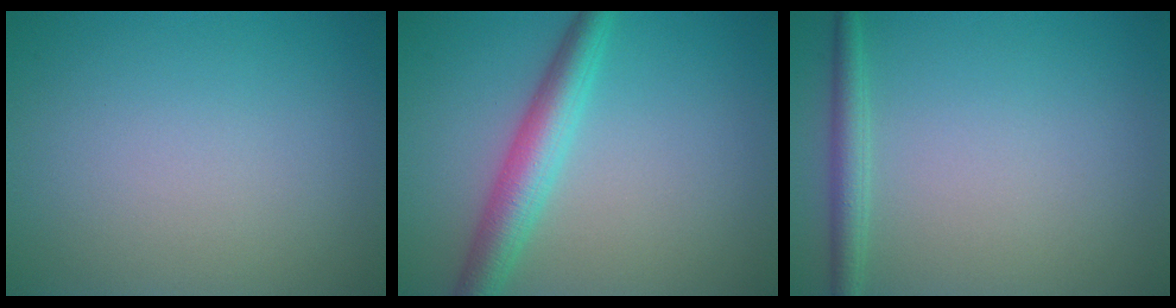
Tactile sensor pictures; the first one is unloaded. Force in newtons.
{"total": 4.4, "press": 4.4, "slide": 0.1}
{"total": 2.0, "press": 2.0, "slide": 0.1}